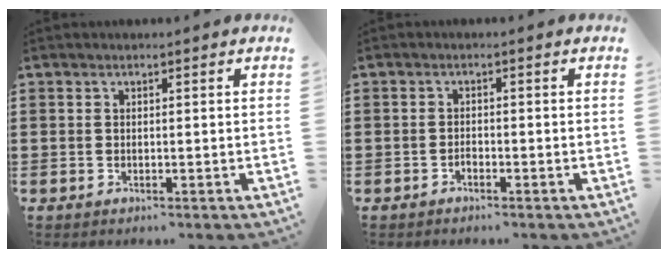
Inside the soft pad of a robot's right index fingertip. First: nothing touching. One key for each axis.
{"total": 0.9, "fx": -0.8, "fy": 0.5, "fz": 0.3, "tx": -0.009, "ty": -0.001, "tz": -0.015}